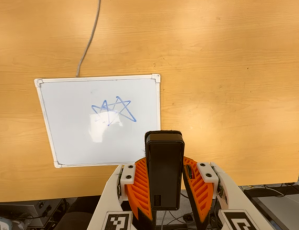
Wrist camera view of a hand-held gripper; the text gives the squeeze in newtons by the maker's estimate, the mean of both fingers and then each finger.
{"total": 7.8, "left": 6.0, "right": 9.6}